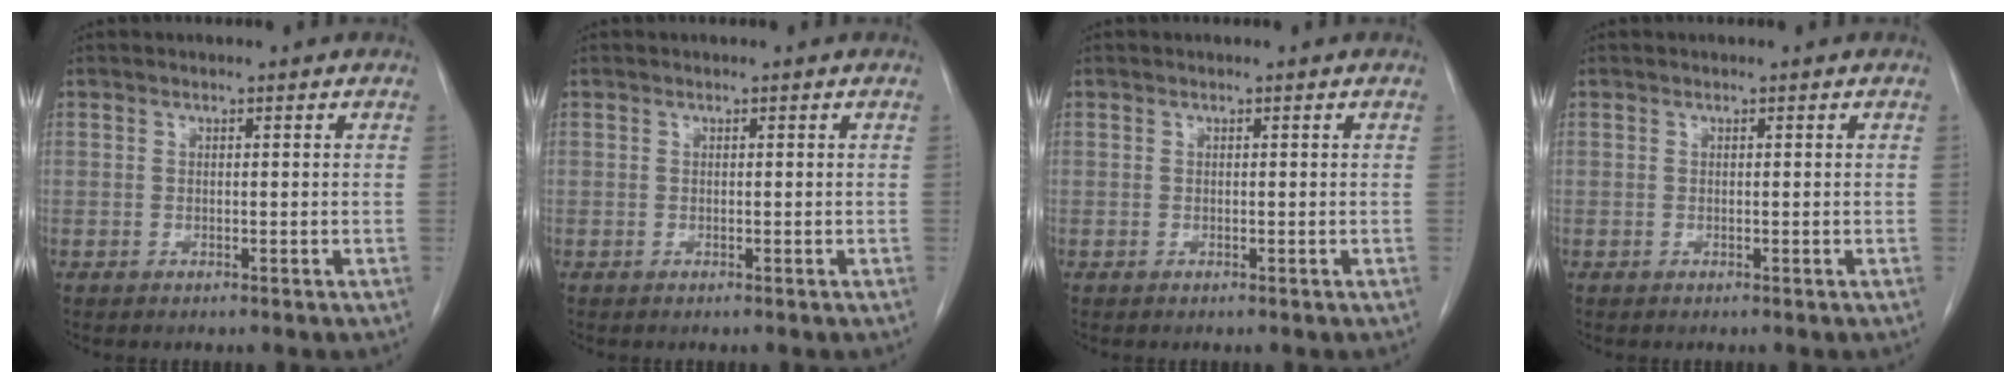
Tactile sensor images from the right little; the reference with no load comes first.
{"total": 0.0}
{"total": 0.0}
{"total": 0.0}